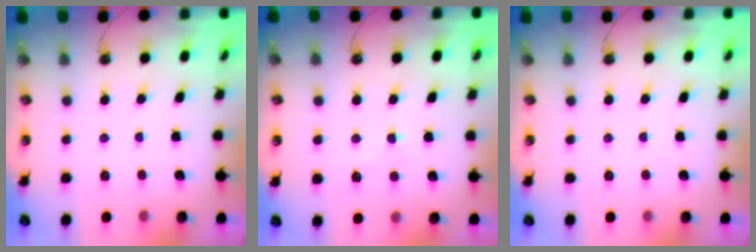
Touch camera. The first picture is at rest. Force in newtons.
{"total": 1.8, "press": 1.7, "slide": 0.5}
{"total": 0.0}